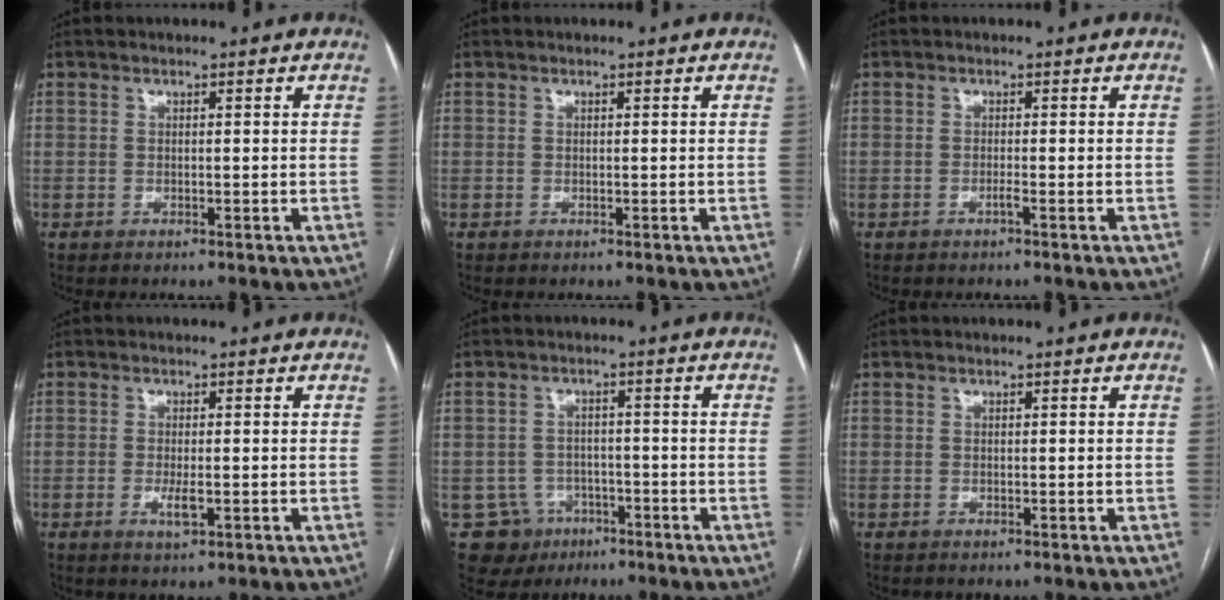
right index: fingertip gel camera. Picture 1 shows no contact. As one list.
[{"total": 0.0}, {"total": 0.7, "force": [-0.4, -0.2, 0.5], "torque": [-0.009, 0.000, -0.009]}, {"total": 2.4, "force": [-0.7, 0.6, 2.3], "torque": [-0.045, -0.004, -0.009]}, {"total": 6.8, "force": [-3.0, 6.1, 0.4], "torque": [-0.005, 0.010, -0.035]}, {"total": 0.0}]